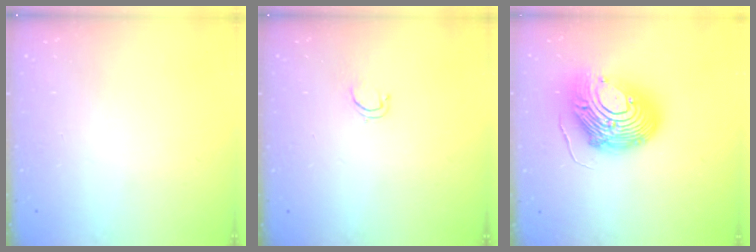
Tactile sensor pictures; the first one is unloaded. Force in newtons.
{"total": 2.6, "press": 2.5, "slide": 0.4}
{"total": 21.5, "press": 21.4, "slide": 2.2}